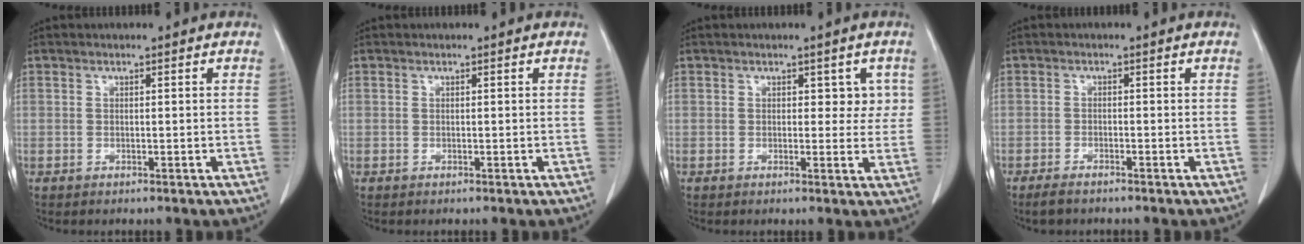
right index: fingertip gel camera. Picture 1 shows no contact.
{"total": 0.0}
{"total": 3.3, "force": [1.3, 2.1, 2.1], "torque": [-0.007, 0.002, 0.014]}
{"total": 2.1, "force": [-1.7, 0.6, 1.0], "torque": [-0.024, -0.004, -0.028]}